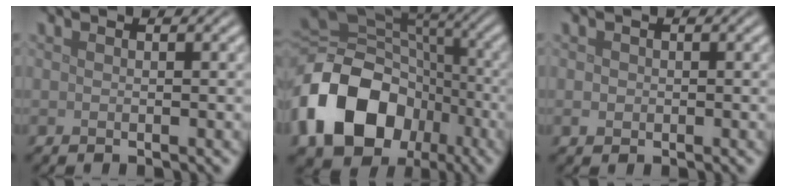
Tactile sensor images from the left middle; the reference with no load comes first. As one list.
[{"total": 15.9, "force": [-5.6, 12.0, 8.8], "torque": [-0.202, -0.023, -0.106]}, {"total": 0.9, "force": [-0.1, 0.8, 0.2], "torque": [-0.001, -0.003, -0.004]}]